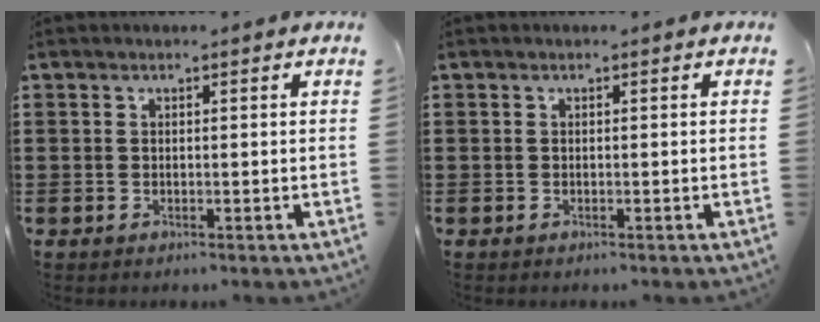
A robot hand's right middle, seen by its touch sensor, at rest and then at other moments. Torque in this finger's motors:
{"motor_torque": [0.41, -0.17, 0.18, 0.04]}